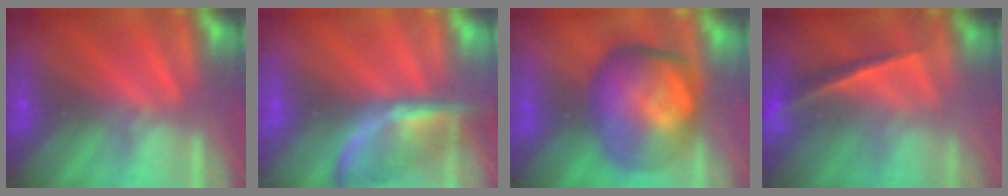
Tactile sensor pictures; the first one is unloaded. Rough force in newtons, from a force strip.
{"total": 2.4}
{"total": 7.7}
{"total": 1.9}